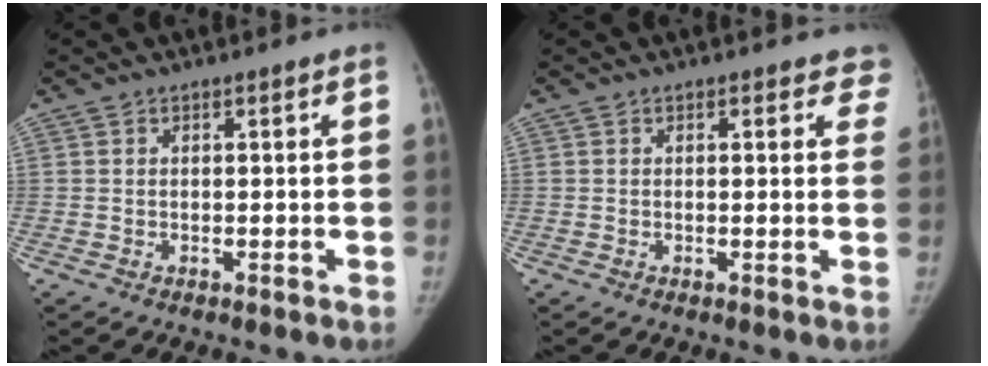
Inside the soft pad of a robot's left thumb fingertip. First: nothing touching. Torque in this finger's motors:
{"motor_torque": [-0.22, 0.32, -0.17, -0.29, -0.03]}